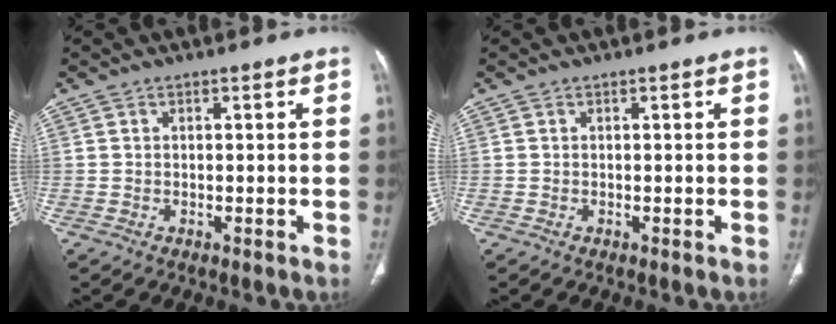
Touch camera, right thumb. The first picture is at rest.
{"total": 0.0}